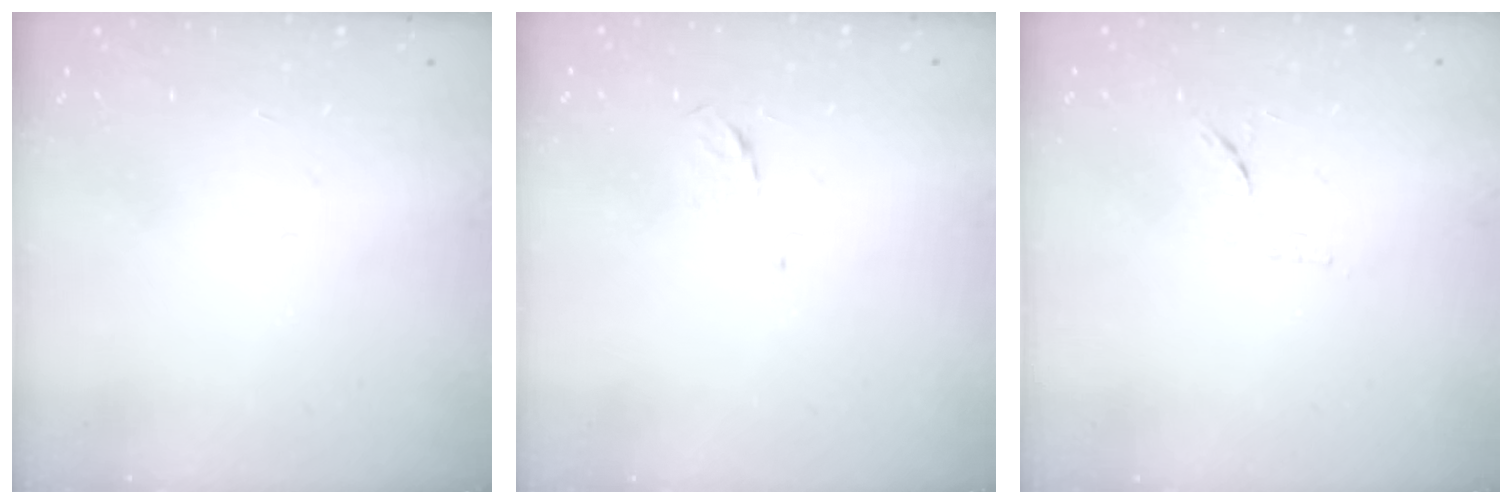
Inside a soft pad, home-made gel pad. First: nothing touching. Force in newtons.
{"total": 3.5, "press": 3.4, "slide": 0.8}
{"total": 8.0, "press": 7.9, "slide": 0.9}